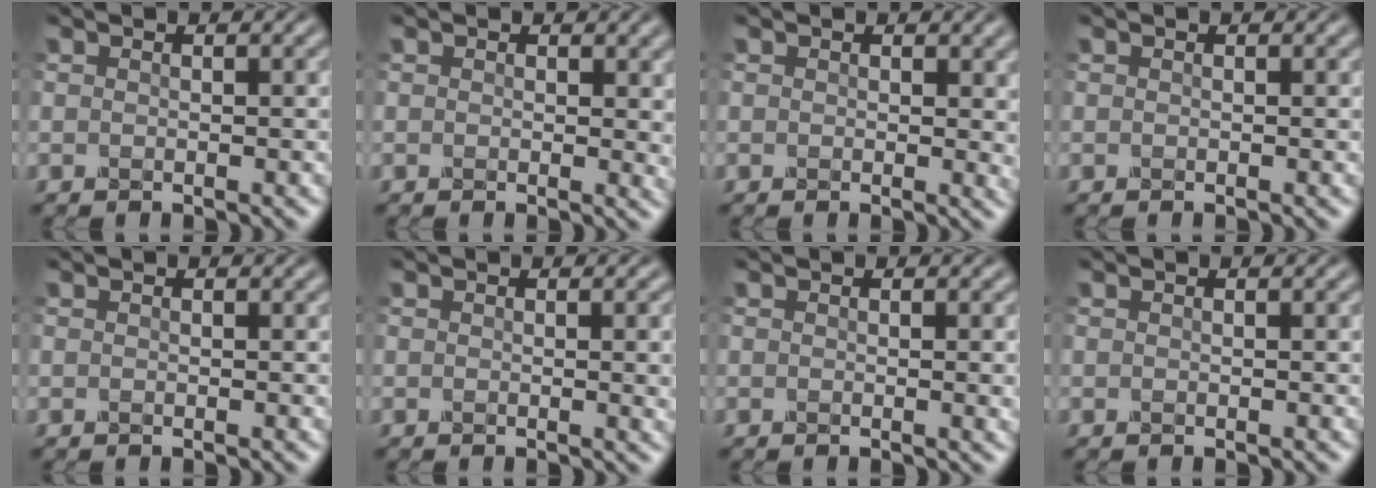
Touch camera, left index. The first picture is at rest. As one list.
[{"total": 2.4, "force": [0.2, 1.5, 1.8], "torque": [-0.016, 0.001, 0.000]}, {"total": 2.3, "force": [0.2, 1.5, 1.8], "torque": [-0.016, 0.001, 0.001]}, {"total": 0.0}, {"total": 0.0}, {"total": 3.2, "force": [-0.3, 1.5, 2.8], "torque": [-0.020, 0.002, -0.008]}, {"total": 1.9, "force": [-0.3, 0.8, 1.7], "torque": [-0.011, 0.003, -0.006]}, {"total": 0.0}]